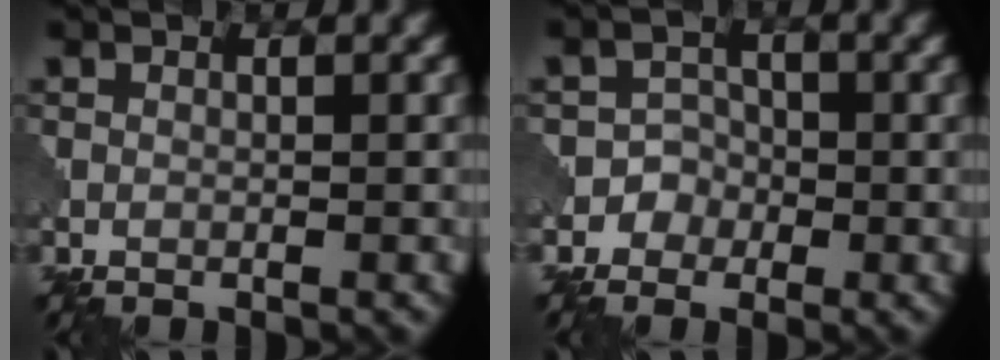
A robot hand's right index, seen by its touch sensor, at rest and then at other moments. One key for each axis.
{"total": 2.5, "fx": -1.2, "fy": 2.2, "fz": 0.1, "tx": 0.029, "ty": 0.011, "tz": -0.030}